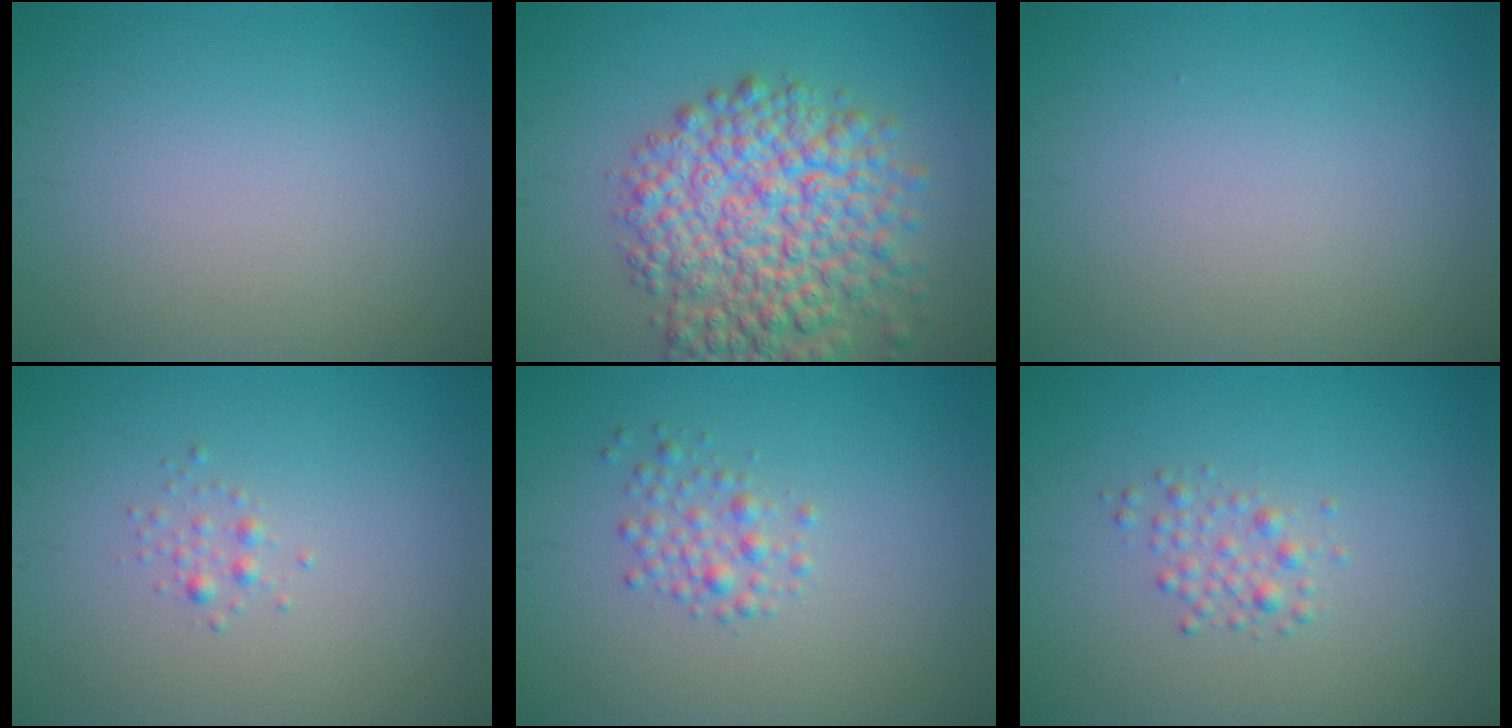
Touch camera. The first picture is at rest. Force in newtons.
{"total": 9.0, "press": 9.0, "slide": 0.3}
{"total": 0.0}
{"total": 0.8, "press": 0.8, "slide": 0.0}
{"total": 1.8, "press": 1.8, "slide": 0.0}
{"total": 1.5, "press": 1.5, "slide": 0.0}